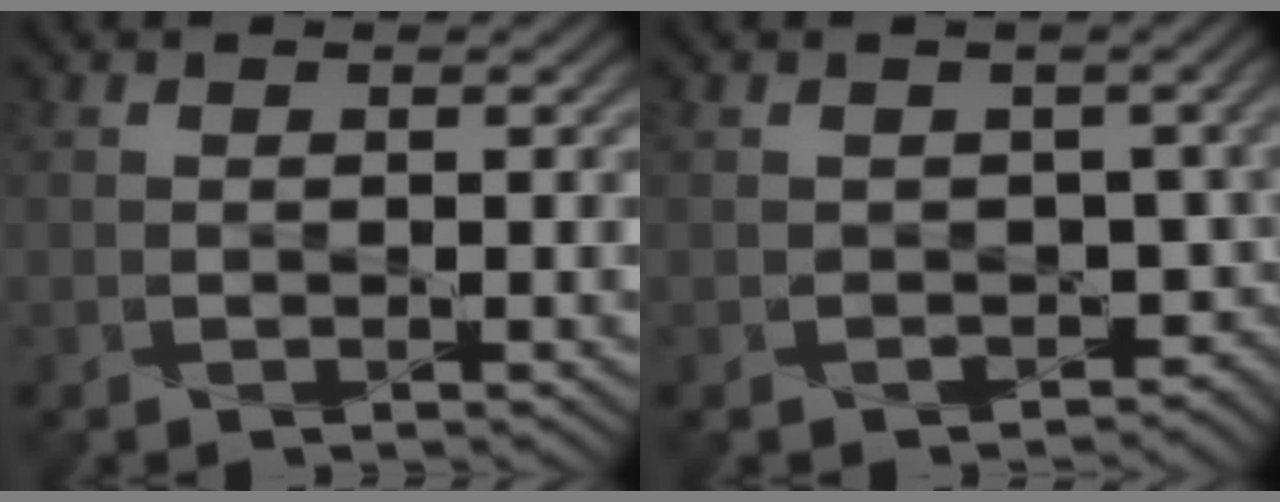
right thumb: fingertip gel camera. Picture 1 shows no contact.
{"total": 3.7, "force": [-0.3, 3.4, 1.5], "torque": [-0.023, -0.026, 0.003]}